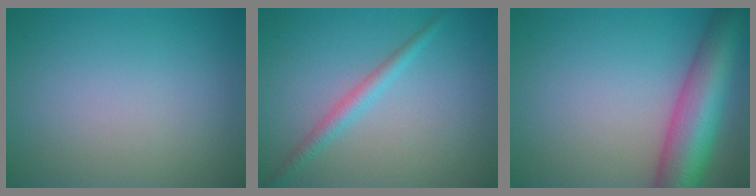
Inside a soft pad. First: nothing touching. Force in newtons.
{"total": 1.9, "press": 1.9, "slide": 0.1}
{"total": 9.6, "press": 9.6, "slide": 0.3}